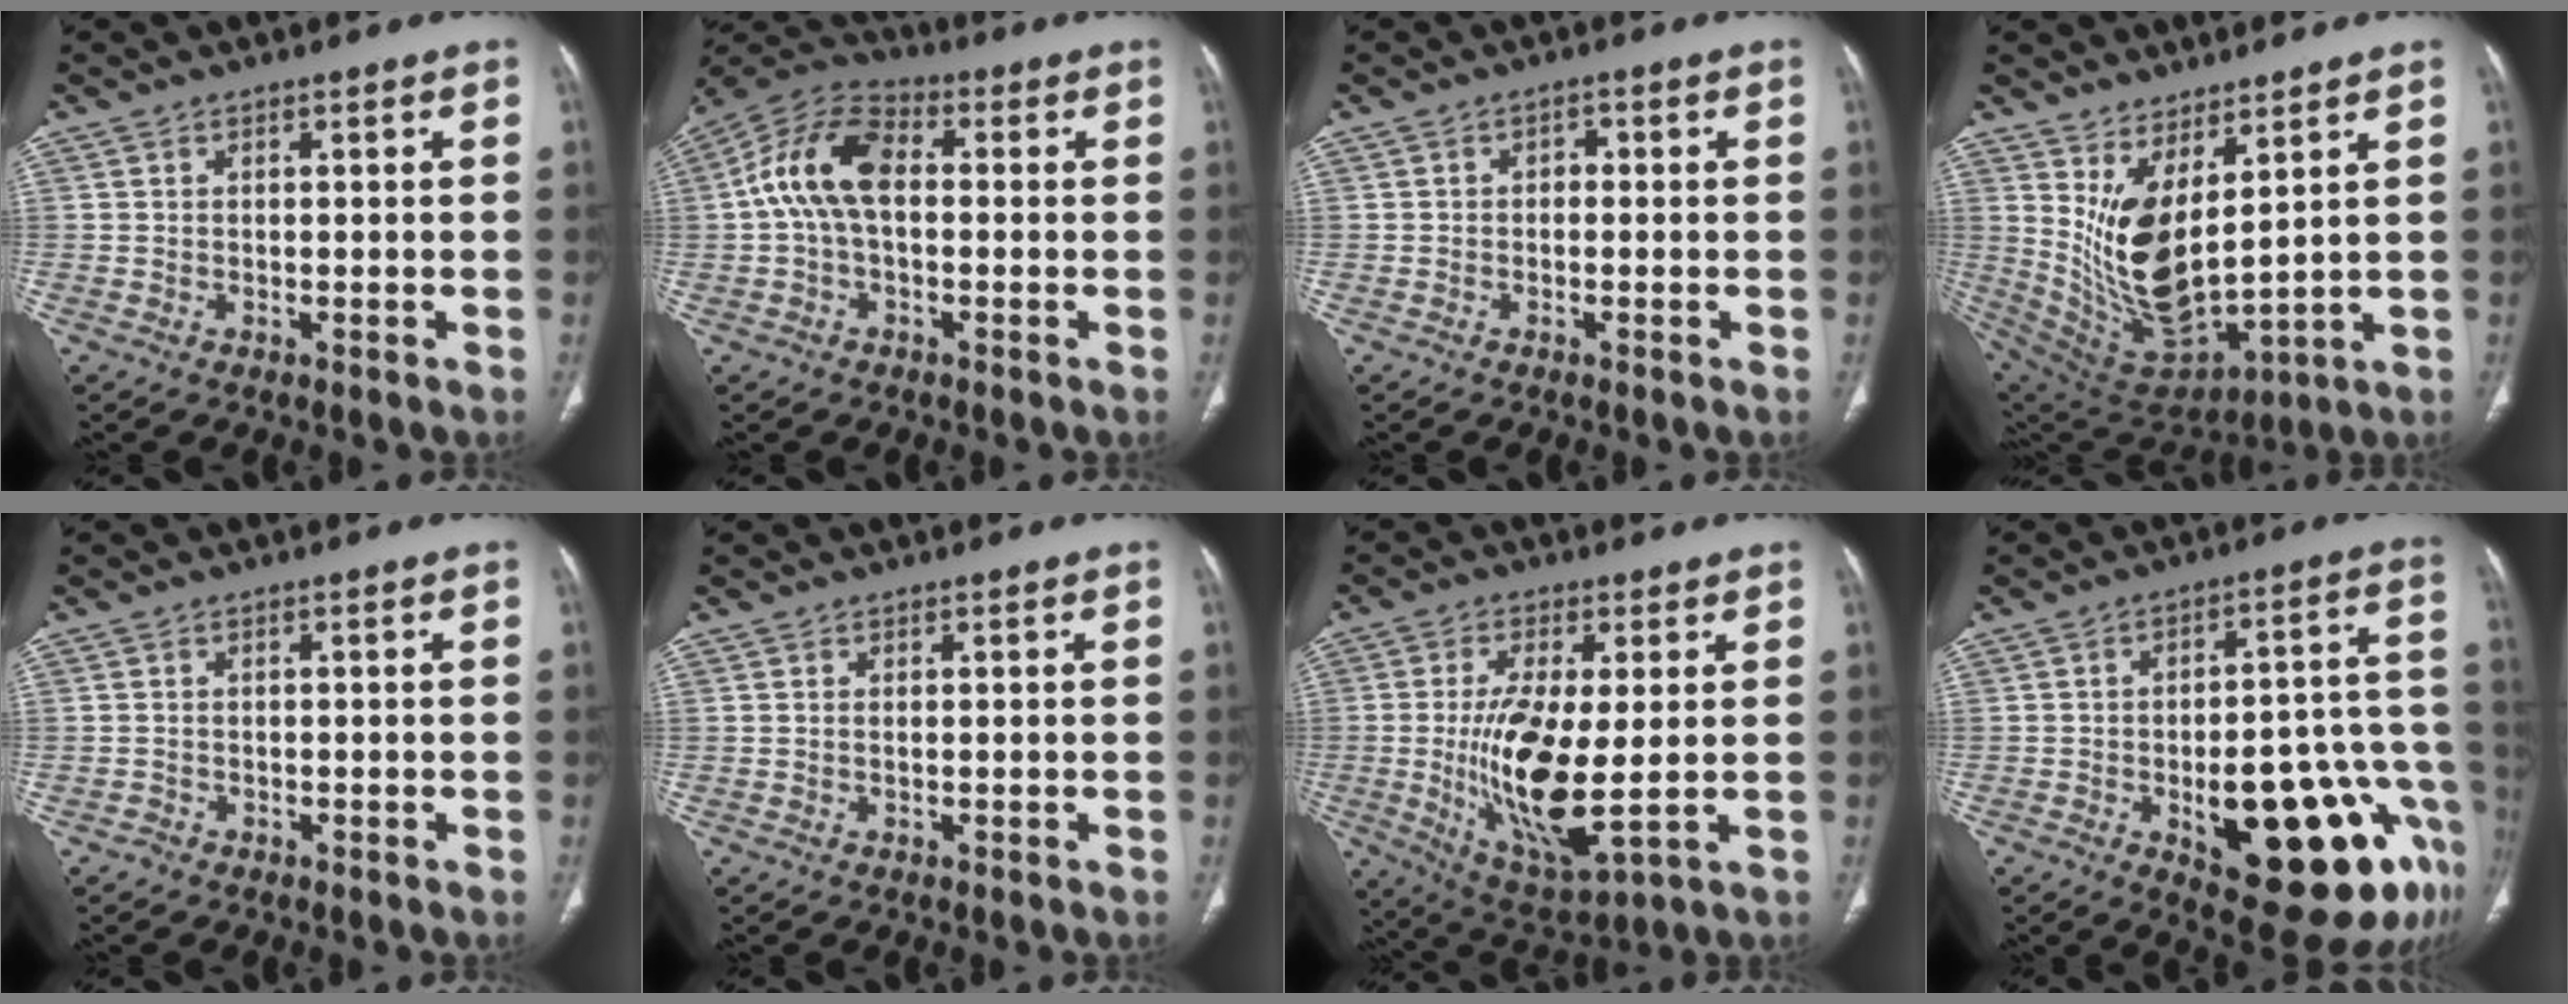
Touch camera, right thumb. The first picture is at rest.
{"total": 12.1, "force": [0.6, 7.2, 9.7], "torque": [-0.187, 0.034, -0.001]}
{"total": 1.4, "force": [-0.3, 1.1, 0.8], "torque": [-0.005, 0.006, -0.010]}
{"total": 14.1, "force": [5.3, 5.9, 11.6], "torque": [-0.216, -0.053, 0.133]}
{"total": 0.8, "force": [-0.5, 0.6, -0.1], "torque": [-0.002, 0.003, -0.013]}
{"total": 0.0}
{"total": 15.9, "force": [-1.0, 5.5, 14.8], "torque": [-0.280, -0.026, -0.004]}
{"total": 24.4, "force": [-9.4, 9.5, 20.4], "torque": [-0.202, 0.049, -0.106]}